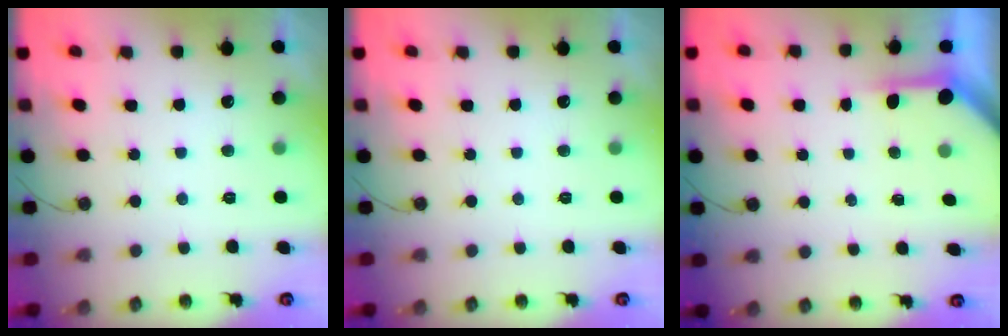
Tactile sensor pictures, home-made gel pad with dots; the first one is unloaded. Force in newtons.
{"total": 0.0}
{"total": 3.9, "press": 3.9, "slide": 0.4}